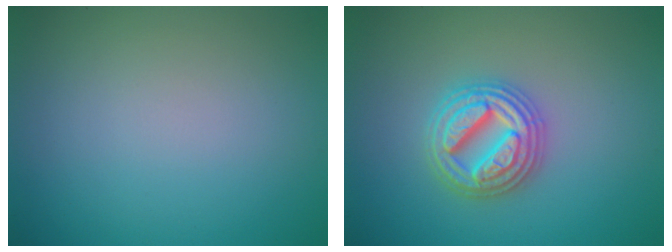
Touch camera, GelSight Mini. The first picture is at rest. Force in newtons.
{"total": 4.9, "press": 4.9, "slide": 0.6}